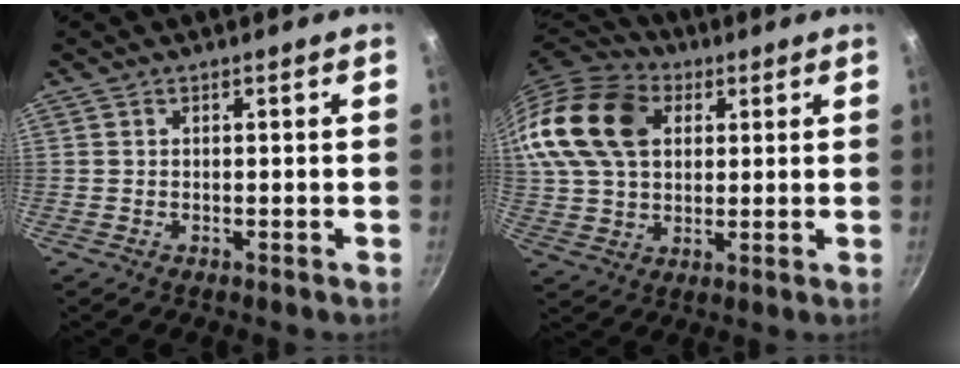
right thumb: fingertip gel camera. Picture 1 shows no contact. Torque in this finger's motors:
{"motor_torque": [1.56, 3.45, 0.91, -0.68, 0.24]}